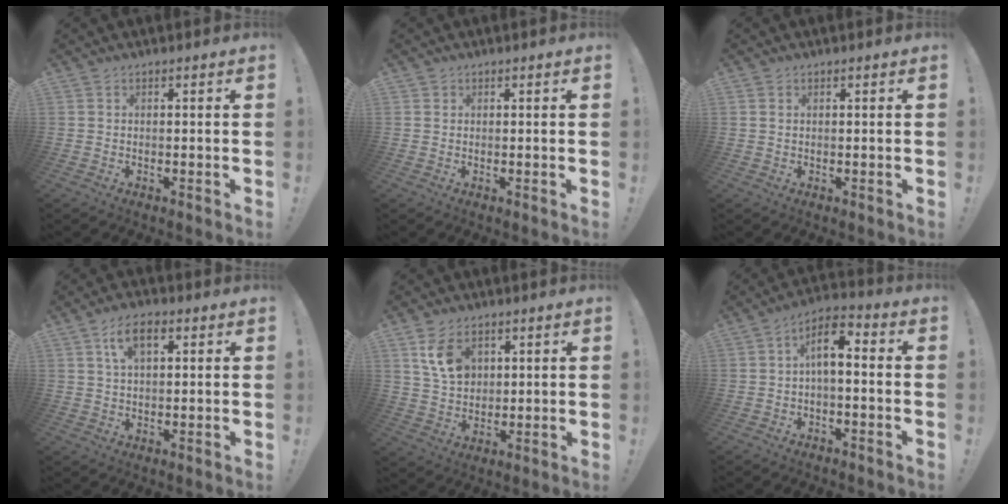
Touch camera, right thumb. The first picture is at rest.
{"total": 0.6, "force": [0.3, 0.5, -0.1], "torque": [0.009, -0.003, 0.004]}
{"total": 0.6, "force": [0.3, 0.5, 0.2], "torque": [-0.007, 0.003, 0.006]}
{"total": 7.4, "force": [2.9, 3.6, 5.7], "torque": [-0.094, 0.002, 0.050]}
{"total": 9.1, "force": [4.2, 6.2, 5.3], "torque": [-0.076, -0.013, 0.080]}
{"total": 7.9, "force": [0.1, 3.6, 7.0], "torque": [-0.115, 0.011, 0.004]}